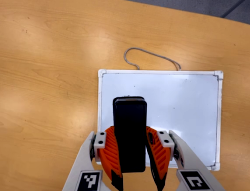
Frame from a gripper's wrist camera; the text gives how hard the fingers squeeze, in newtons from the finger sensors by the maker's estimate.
{"total": 9.4, "left": 7.6, "right": 11.3}